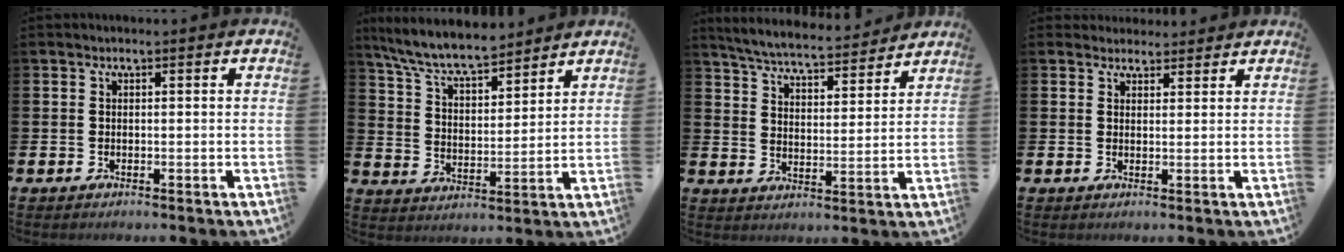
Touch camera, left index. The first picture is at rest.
{"total": 8.0, "force": [7.4, 1.4, 2.7], "torque": [-0.085, -0.039, 0.133]}
{"total": 5.8, "force": [5.7, 0.5, 1.1], "torque": [-0.047, -0.040, 0.098]}
{"total": 2.8, "force": [2.6, 1.0, -0.3], "torque": [0.010, -0.011, 0.047]}